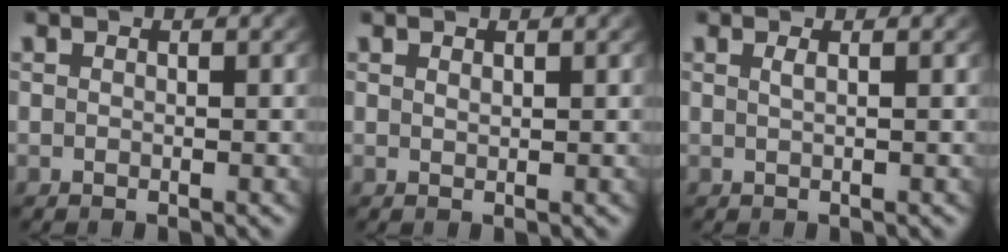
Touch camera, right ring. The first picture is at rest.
{"total": 0.6, "force": [0.5, -0.2, 0.1], "torque": [0.001, -0.006, 0.016]}
{"total": 0.7, "force": [0.2, -0.3, 0.6], "torque": [-0.017, -0.005, 0.008]}